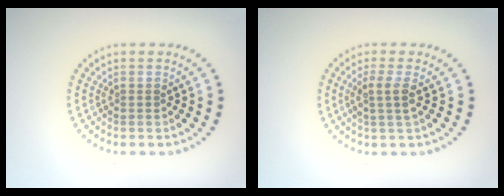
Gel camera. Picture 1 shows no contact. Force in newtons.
{"total": 2.1, "press": 1.8, "slide": 1.0}